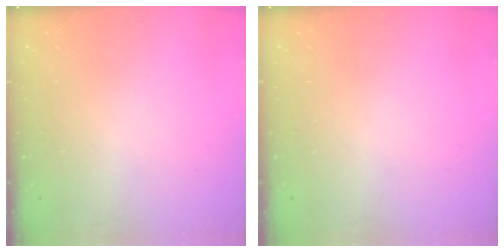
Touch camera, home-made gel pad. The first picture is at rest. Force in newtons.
{"total": 0.0}